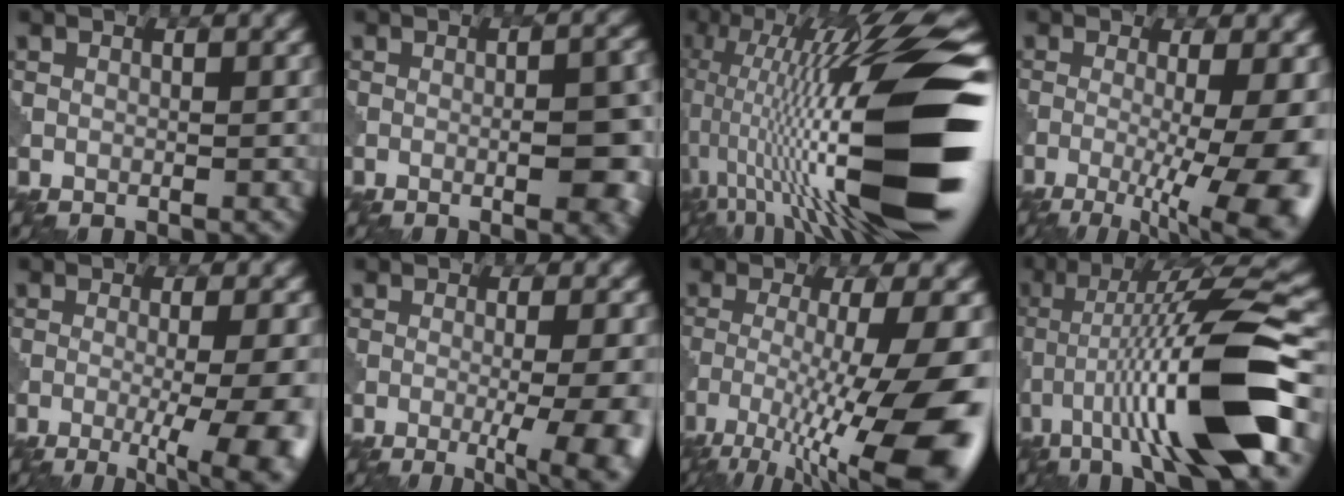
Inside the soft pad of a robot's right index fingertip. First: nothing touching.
{"total": 6.5, "force": [-1.2, 1.7, 6.1], "torque": [-0.085, -0.002, -0.011]}
{"total": 18.5, "force": [-1.8, 4.4, 17.9], "torque": [-0.308, 0.038, -0.034]}
{"total": 12.2, "force": [-2.9, 4.0, 11.2], "torque": [-0.137, -0.011, -0.036]}
{"total": 9.7, "force": [-2.7, 3.0, 8.8], "torque": [-0.101, 0.001, -0.034]}
{"total": 8.8, "force": [-2.1, 3.1, 8.0], "torque": [-0.072, 0.007, -0.030]}
{"total": 13.6, "force": [-6.0, 3.3, 11.7], "torque": [-0.204, -0.022, -0.090]}
{"total": 12.6, "force": [-4.2, 1.9, 11.8], "torque": [-0.194, 0.019, -0.069]}